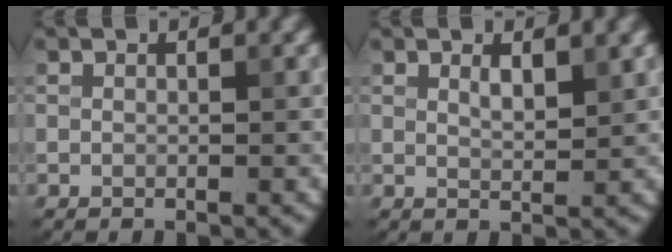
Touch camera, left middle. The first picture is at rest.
{"total": 1.7, "force": [1.0, 0.4, 1.2], "torque": [-0.020, -0.001, 0.018]}